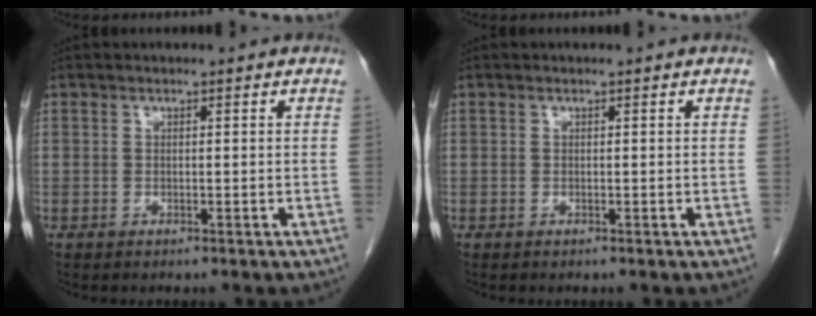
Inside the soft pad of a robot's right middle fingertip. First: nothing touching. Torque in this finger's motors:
{"motor_torque": [0.06, 0.16, 0.04, 0.01]}